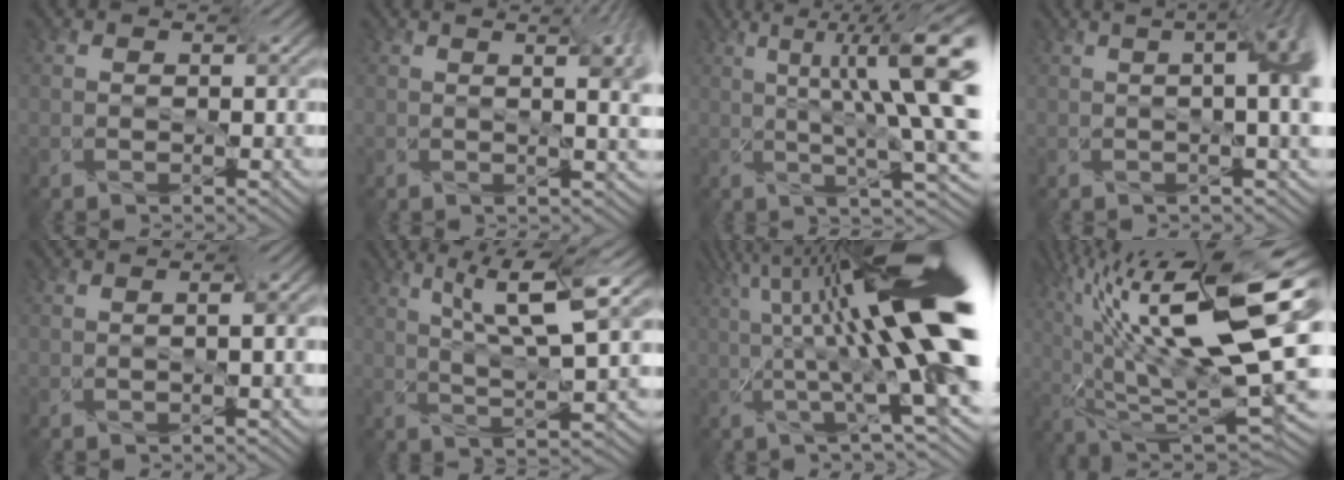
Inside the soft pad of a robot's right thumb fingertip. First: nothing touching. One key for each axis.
{"total": 9.5, "fx": 3.5, "fy": 3.5, "fz": 8.0, "tx": -0.080, "ty": 0.040, "tz": 0.036}
{"total": 13.9, "fx": 2.1, "fy": 4.0, "fz": 13.1, "tx": -0.196, "ty": 0.029, "tz": 0.039}
{"total": 10.9, "fx": 2.3, "fy": 3.7, "fz": 10.0, "tx": -0.098, "ty": 0.051, "tz": 0.023}
{"total": 2.0, "fx": -0.5, "fy": 0.1, "fz": 1.9, "tx": -0.020, "ty": 0.010, "tz": -0.011}
{"total": 9.7, "fx": 3.4, "fy": 2.7, "fz": 8.7, "tx": -0.156, "ty": 0.011, "tz": 0.053}
{"total": 16.8, "fx": 3.2, "fy": 3.0, "fz": 16.2, "tx": -0.265, "ty": 0.037, "tz": 0.067}
{"total": 17.9, "fx": 3.3, "fy": 6.2, "fz": 16.5, "tx": -0.303, "ty": 0.017, "tz": 0.062}